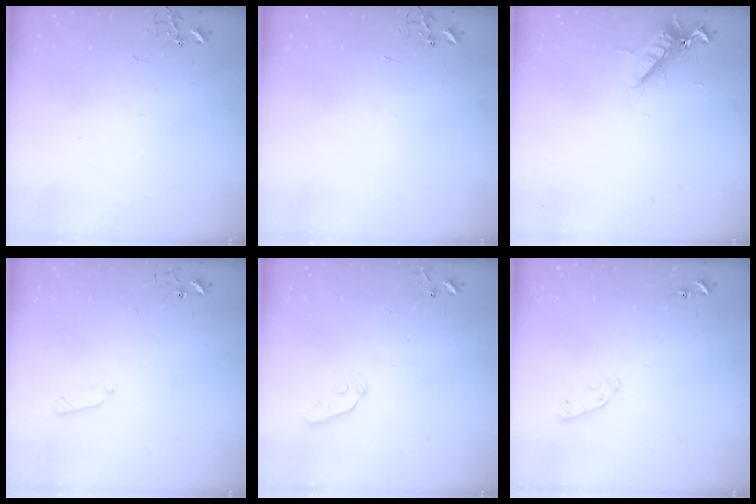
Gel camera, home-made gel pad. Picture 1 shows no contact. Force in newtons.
{"total": 0.0}
{"total": 11.1, "press": 11.1, "slide": 1.3}
{"total": 4.7, "press": 4.6, "slide": 0.9}
{"total": 3.3, "press": 3.2, "slide": 0.8}
{"total": 5.3, "press": 5.3, "slide": 0.7}